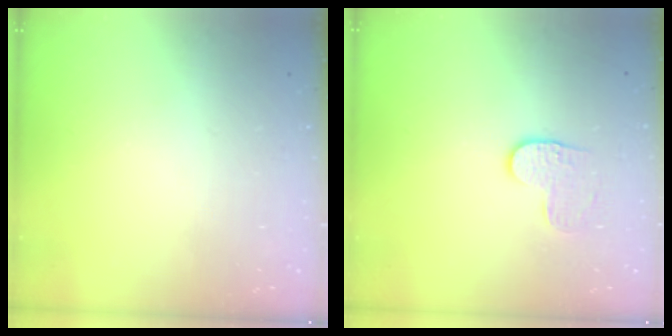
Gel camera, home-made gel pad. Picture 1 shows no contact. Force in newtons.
{"total": 4.7, "press": 4.7, "slide": 0.4}